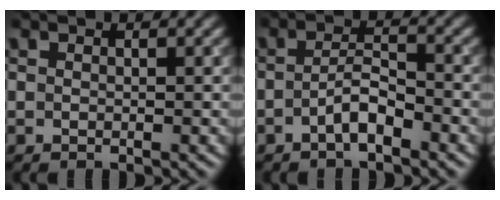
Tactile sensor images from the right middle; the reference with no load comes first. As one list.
[{"total": 2.5, "force": [-1.4, 0.7, 2.0], "torque": [-0.039, 0.008, -0.029]}]